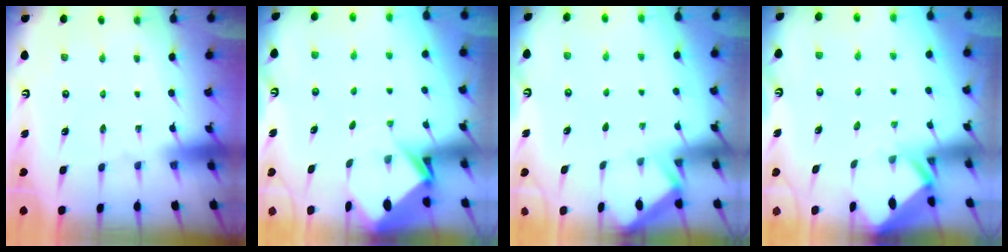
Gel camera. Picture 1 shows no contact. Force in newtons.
{"total": 4.4, "press": 4.4, "slide": 0.3}
{"total": 2.4, "press": 2.3, "slide": 0.4}
{"total": 2.8, "press": 2.8, "slide": 0.2}